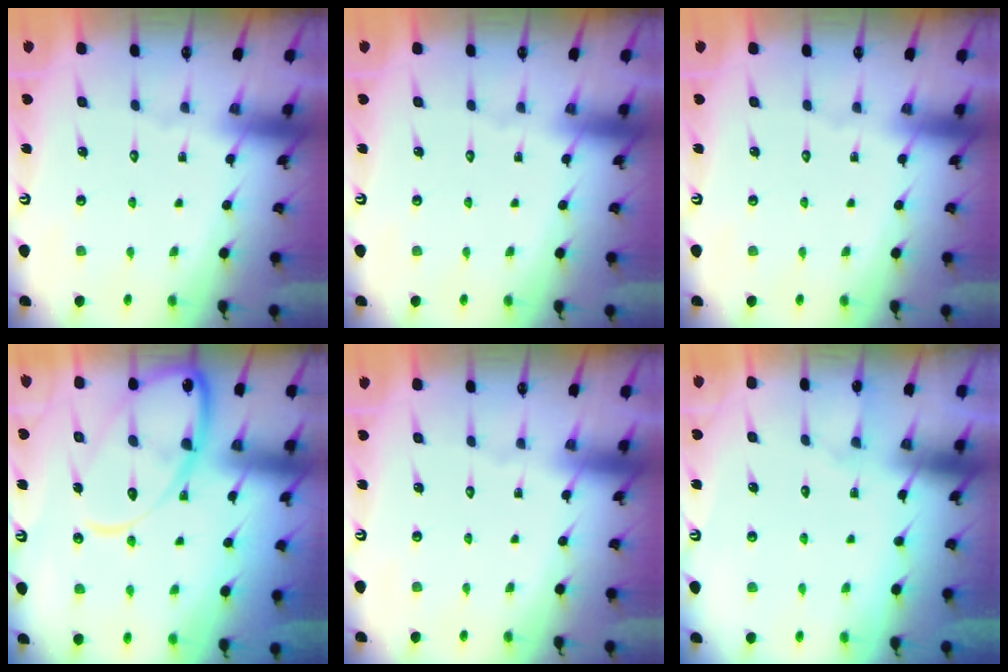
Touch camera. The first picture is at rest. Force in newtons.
{"total": 0.0}
{"total": 0.0}
{"total": 15.8, "press": 15.7, "slide": 1.4}
{"total": 0.0}
{"total": 5.4, "press": 5.4, "slide": 0.5}